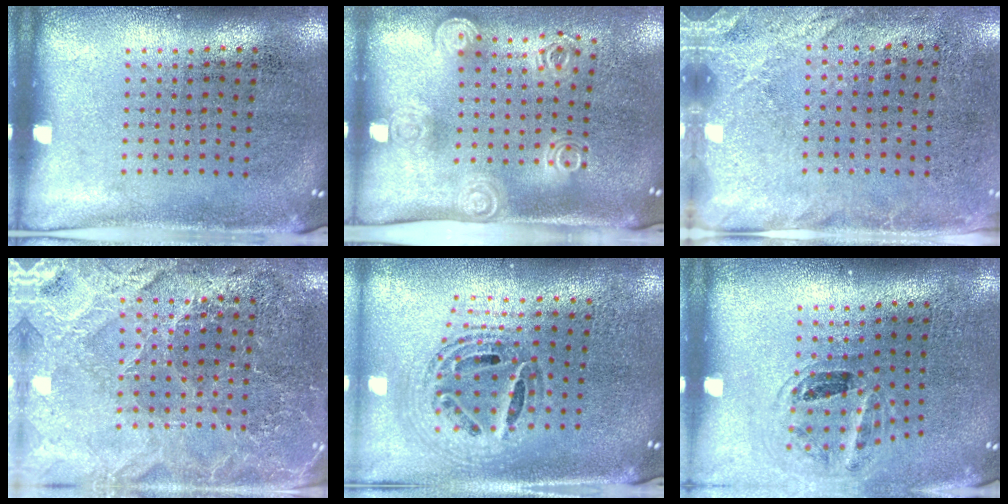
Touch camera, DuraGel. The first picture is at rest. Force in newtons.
{"total": 2.0, "press": 1.4, "slide": 1.4}
{"total": 2.7, "press": 2.1, "slide": 1.7}
{"total": 4.0, "press": 3.8, "slide": 1.3}
{"total": 1.2, "press": 1.1, "slide": 0.4}
{"total": 1.1, "press": 1.0, "slide": 0.5}